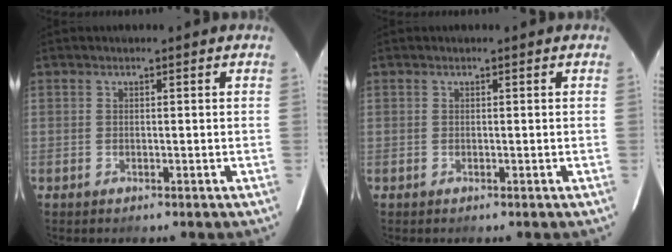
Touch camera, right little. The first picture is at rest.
{"total": 0.0}